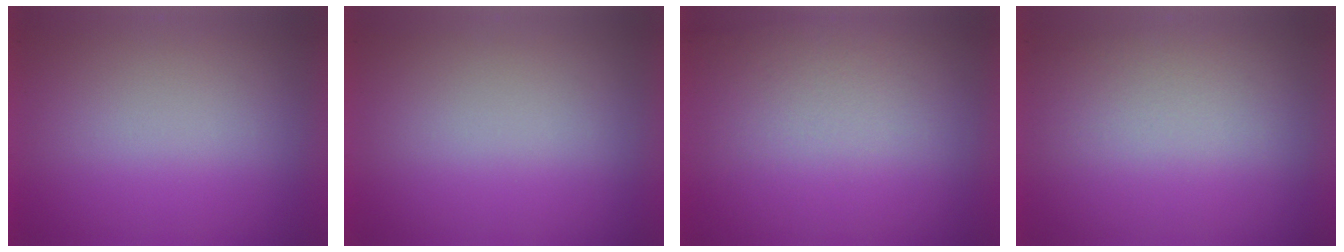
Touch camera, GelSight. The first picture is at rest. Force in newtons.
{"total": 0.0}
{"total": 3.6}
{"total": 1.4}